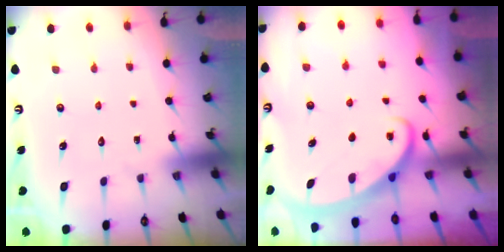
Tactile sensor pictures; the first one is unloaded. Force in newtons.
{"total": 2.7, "press": 2.7, "slide": 0.4}